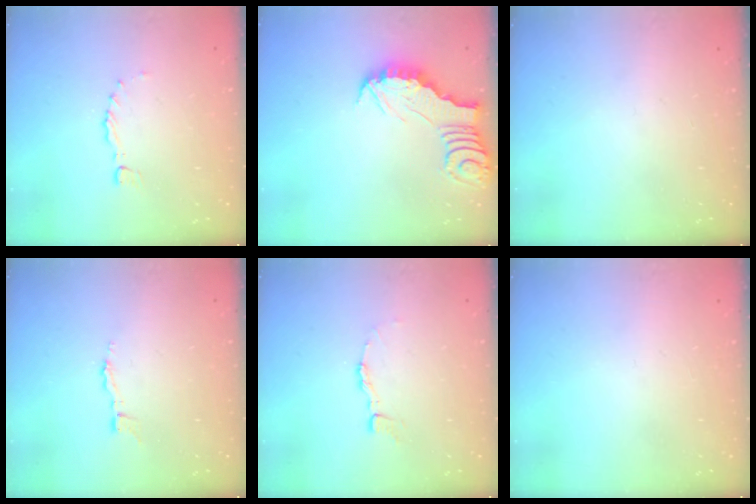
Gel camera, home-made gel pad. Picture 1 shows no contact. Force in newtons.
{"total": 2.6, "press": 2.6, "slide": 0.2}
{"total": 0.0}
{"total": 2.9, "press": 2.9, "slide": 0.3}
{"total": 3.7, "press": 3.7, "slide": 0.0}
{"total": 0.0}